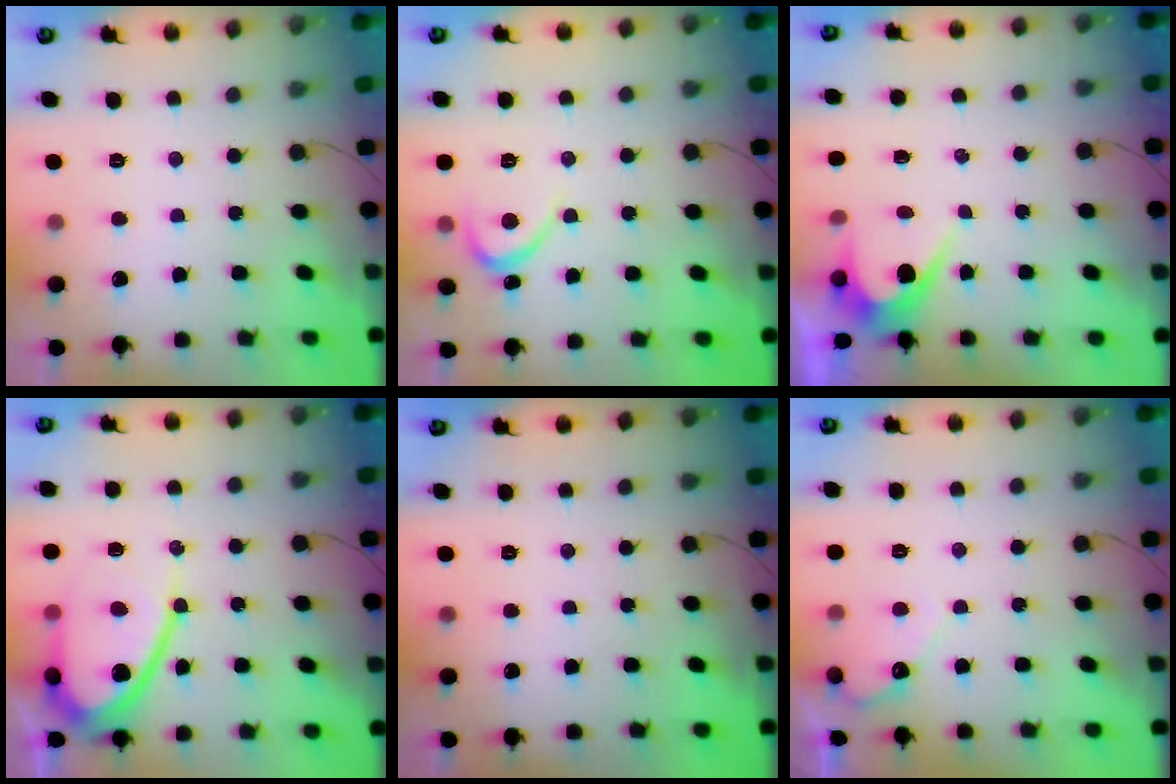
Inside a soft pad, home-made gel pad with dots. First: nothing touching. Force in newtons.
{"total": 3.2, "press": 3.2, "slide": 0.2}
{"total": 4.0, "press": 4.0, "slide": 0.2}
{"total": 13.0, "press": 13.0, "slide": 1.0}
{"total": 0.0}
{"total": 4.8, "press": 4.8, "slide": 0.3}